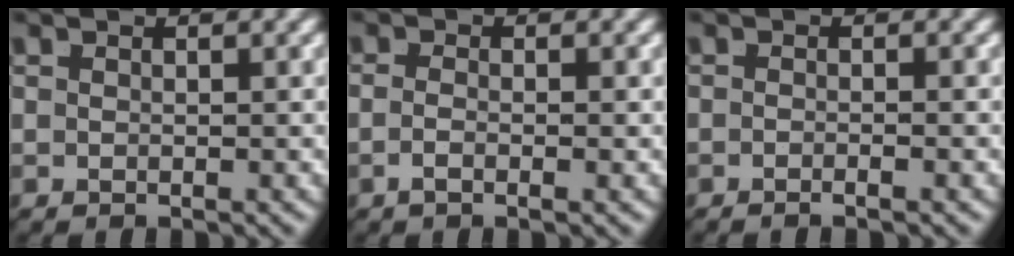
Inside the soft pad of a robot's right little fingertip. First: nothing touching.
{"total": 1.6, "force": [-0.8, -0.3, 1.3], "torque": [-0.024, -0.006, -0.014]}
{"total": 1.3, "force": [-1.1, -0.6, 0.4], "torque": [-0.003, 0.000, -0.021]}